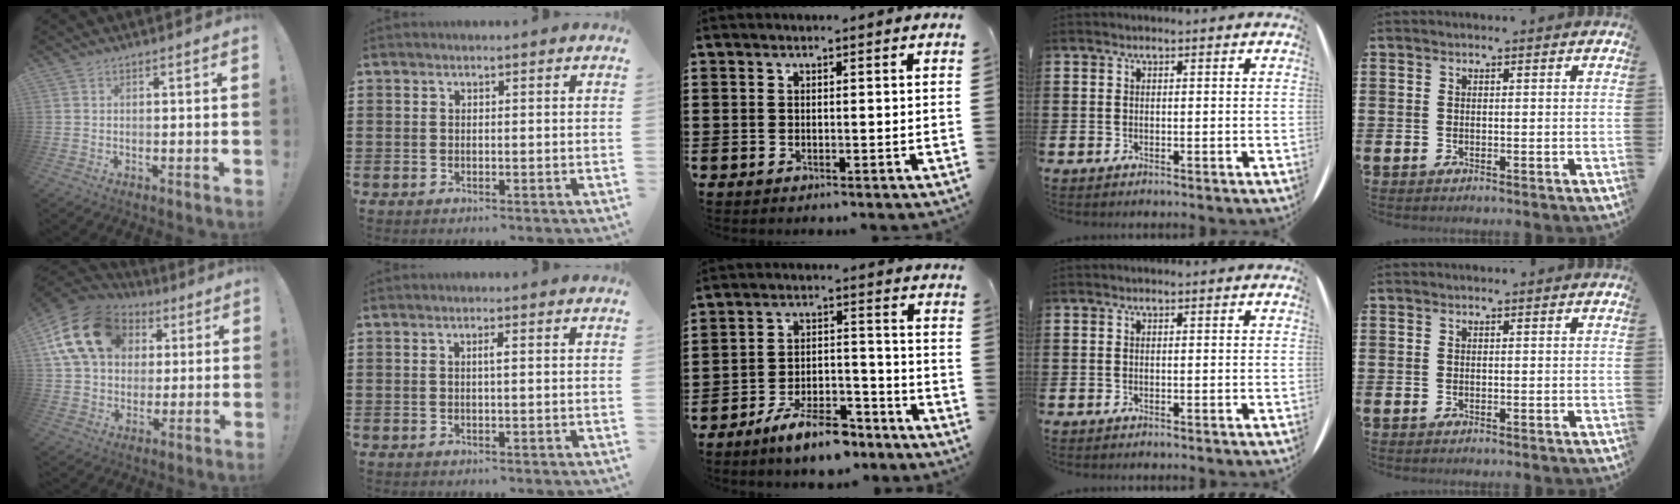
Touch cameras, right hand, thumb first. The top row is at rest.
{"thumb": {"total": 19.2, "force": [6.8, 14.3, 10.8], "torque": [-0.176, -0.017, 0.134]}, "index": {"total": 1.0, "force": [0.1, 0.0, 1.0], "torque": [-0.020, -0.003, 0.001]}, "middle": {"total": 8.6, "force": [-7.3, 2.1, 4.1], "torque": [-0.073, 0.019, -0.136]}}